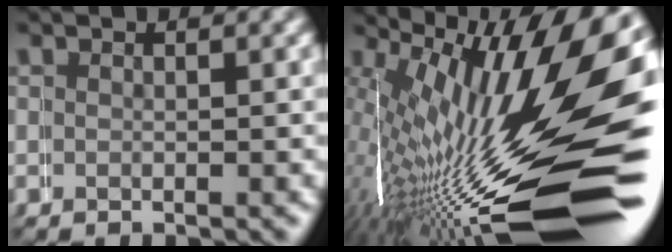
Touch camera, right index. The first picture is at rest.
{"total": 19.1, "force": [-4.5, 7.6, 17.0], "torque": [-0.226, -0.015, -0.043]}